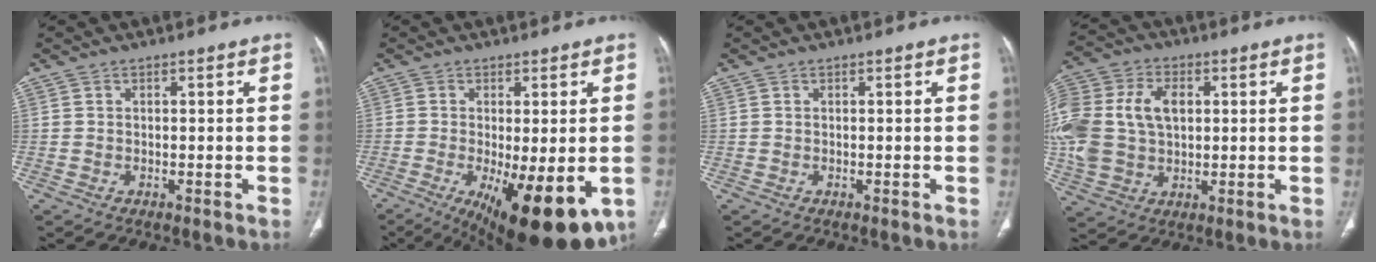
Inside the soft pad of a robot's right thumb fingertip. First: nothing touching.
{"total": 16.7, "force": [-6.1, 5.7, 14.4], "torque": [-0.184, -0.027, -0.077]}
{"total": 0.0}
{"total": 22.0, "force": [2.6, 15.6, 15.3], "torque": [-0.373, 0.024, 0.060]}